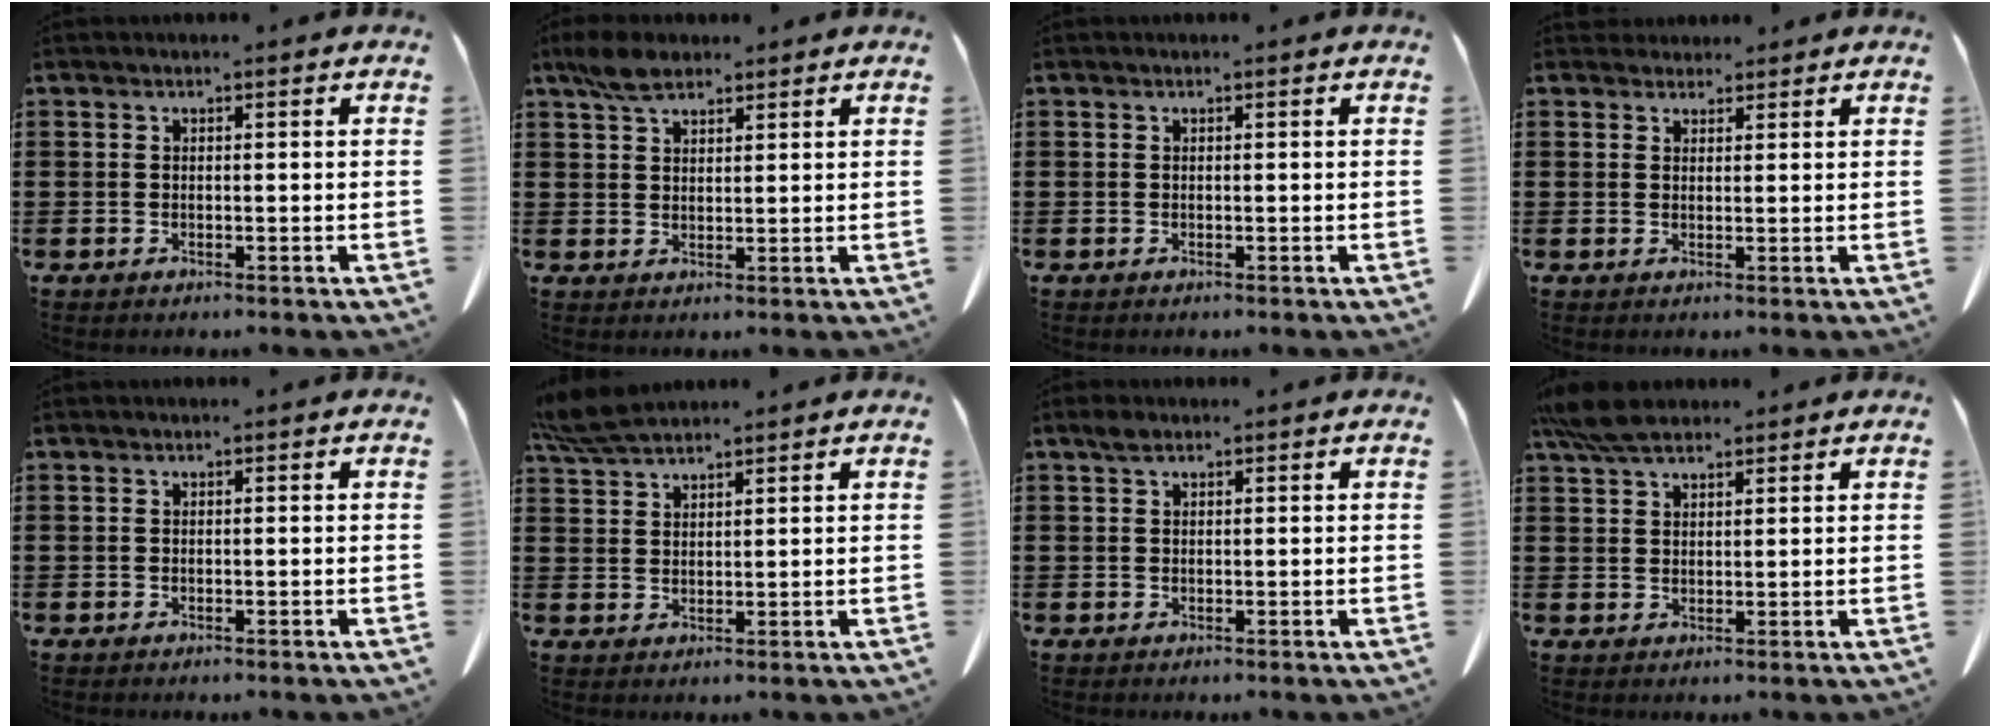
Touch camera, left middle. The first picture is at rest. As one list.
[{"total": 4.5, "force": [3.3, 1.9, 2.3], "torque": [-0.054, 0.007, 0.063]}, {"total": 0.0}, {"total": 2.1, "force": [1.9, 0.8, 0.1], "torque": [0.000, -0.002, 0.037]}, {"total": 0.0}, {"total": 5.5, "force": [4.8, 0.8, 2.4], "torque": [-0.062, -0.009, 0.093]}, {"total": 1.4, "force": [0.9, 0.6, 0.8], "torque": [-0.021, 0.002, 0.018]}, {"total": 6.0, "force": [4.9, 1.6, 3.1], "torque": [-0.074, -0.005, 0.094]}]